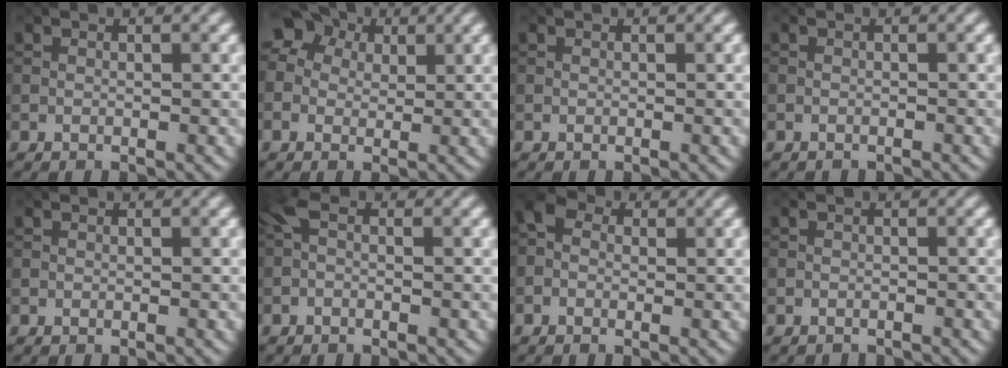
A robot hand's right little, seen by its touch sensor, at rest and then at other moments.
{"total": 7.7, "force": [3.3, 5.7, 3.8], "torque": [-0.075, 0.037, 0.030]}
{"total": 0.0}
{"total": 1.3, "force": [-1.2, -0.1, -0.2], "torque": [0.006, -0.006, -0.021]}
{"total": 0.0}
{"total": 1.8, "force": [-0.4, 0.8, 1.6], "torque": [-0.039, 0.003, -0.014]}
{"total": 2.0, "force": [0.0, 1.6, 1.2], "torque": [-0.027, 0.009, -0.017]}
{"total": 1.6, "force": [-1.6, -0.1, -0.1], "torque": [0.008, -0.005, -0.024]}